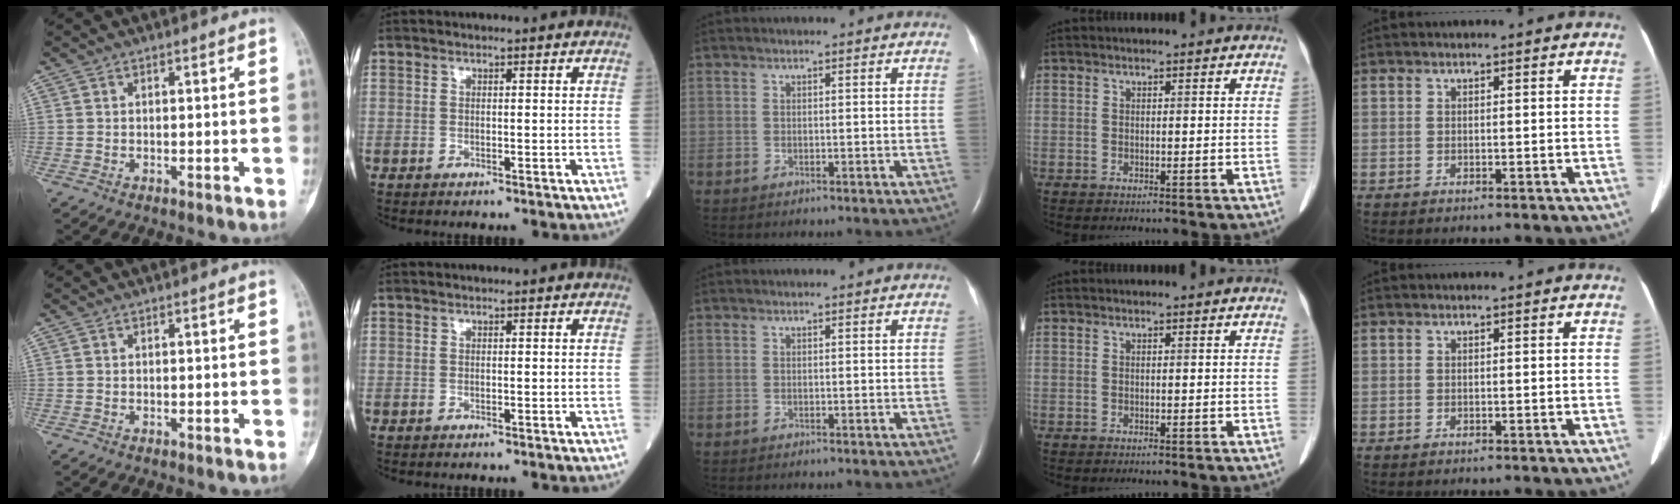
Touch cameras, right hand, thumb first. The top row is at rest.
{}